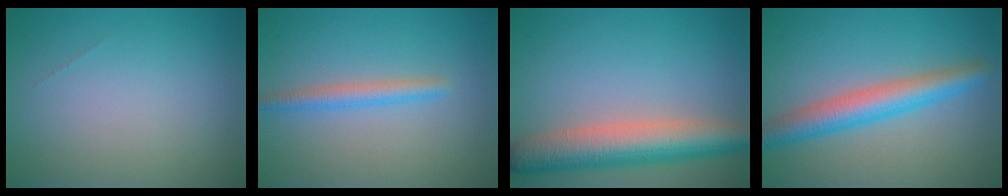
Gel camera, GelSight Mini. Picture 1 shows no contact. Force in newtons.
{"total": 2.1, "press": 2.1, "slide": 0.2}
{"total": 7.5, "press": 7.5, "slide": 0.4}
{"total": 4.8, "press": 4.8, "slide": 0.1}